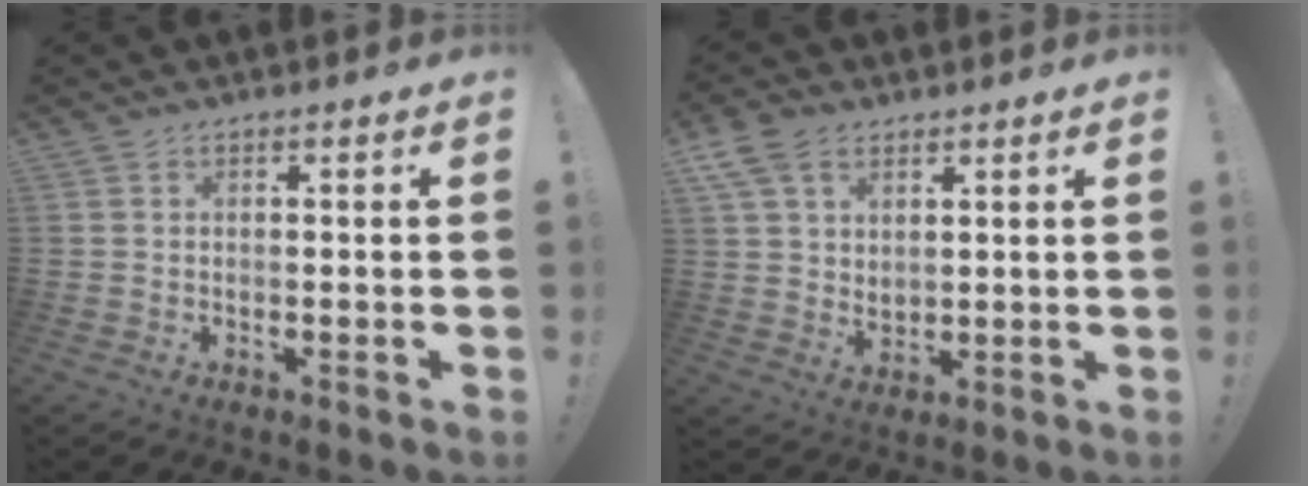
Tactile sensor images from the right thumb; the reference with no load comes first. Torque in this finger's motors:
{"motor_torque": [-0.03, 0.15, 0.35, 0.29, 0.01]}